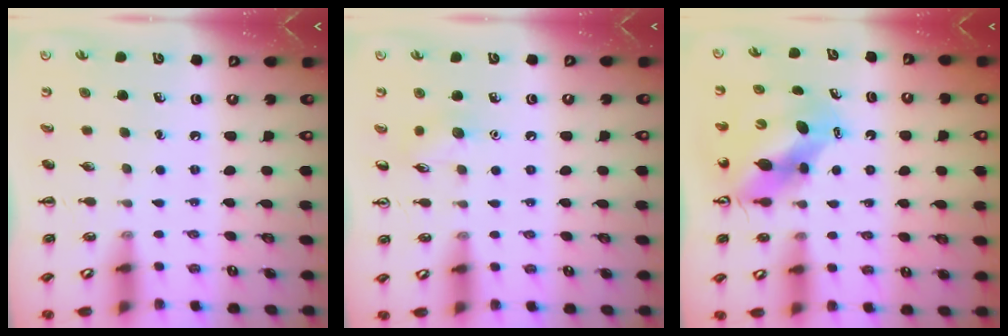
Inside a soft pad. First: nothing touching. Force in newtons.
{"total": 5.7, "press": 5.5, "slide": 1.4}
{"total": 9.6, "press": 9.1, "slide": 2.8}